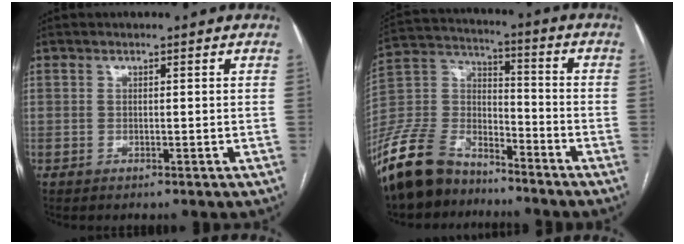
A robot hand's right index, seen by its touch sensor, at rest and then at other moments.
{"total": 14.3, "force": [-11.8, 6.4, 5.0], "torque": [-0.116, 0.017, -0.227]}